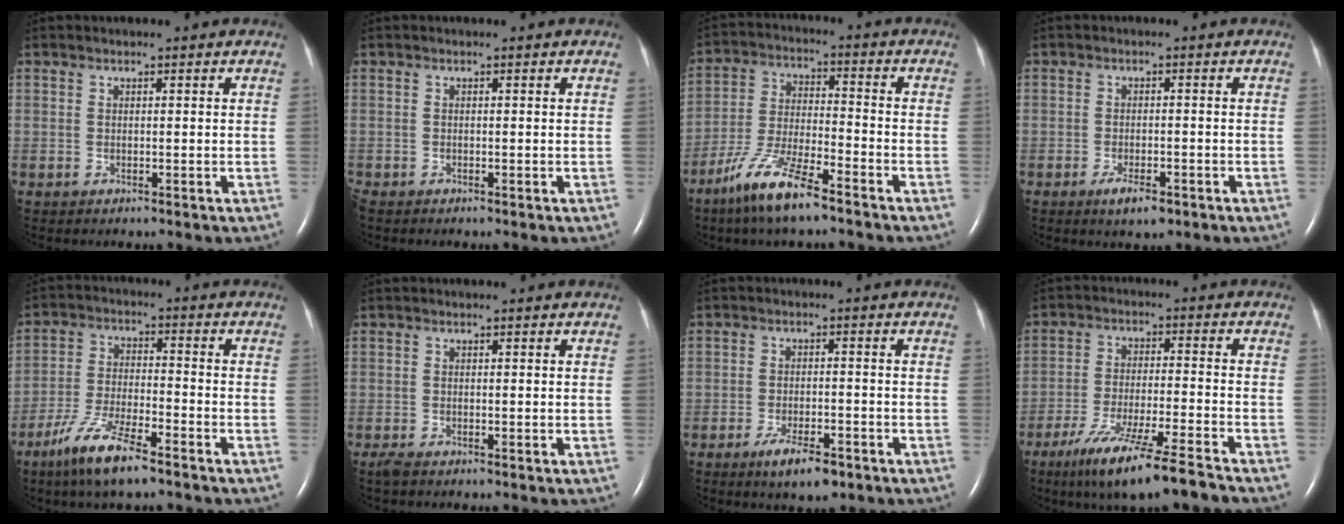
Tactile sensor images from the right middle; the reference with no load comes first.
{"total": 0.6, "force": [-0.5, 0.1, 0.2], "torque": [-0.010, -0.003, -0.012]}
{"total": 11.0, "force": [-7.7, 1.5, 7.7], "torque": [-0.164, -0.018, -0.148]}
{"total": 3.5, "force": [-2.1, 1.0, 2.6], "torque": [-0.050, -0.003, -0.033]}
{"total": 9.7, "force": [-6.7, 1.4, 6.9], "torque": [-0.145, -0.020, -0.126]}
{"total": 1.3, "force": [-1.0, 0.2, 0.7], "torque": [-0.027, -0.006, -0.021]}
{"total": 5.7, "force": [-3.6, 1.5, 4.1], "torque": [-0.078, -0.007, -0.056]}
{"total": 12.9, "force": [-9.8, -0.5, 8.5], "torque": [-0.150, -0.039, -0.164]}